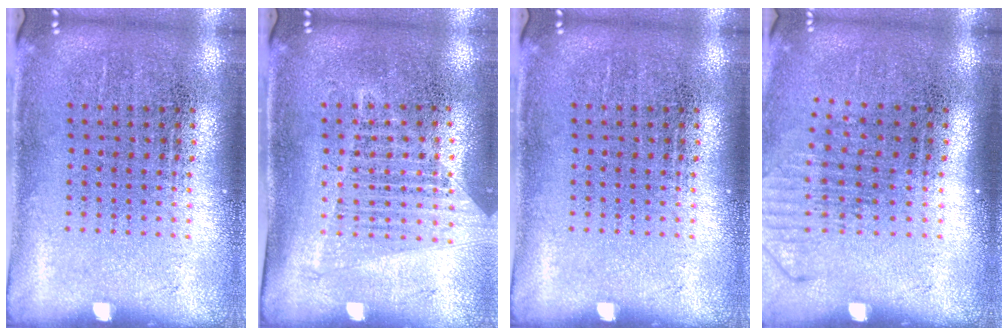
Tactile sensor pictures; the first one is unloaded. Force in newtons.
{"total": 1.3, "press": 1.2, "slide": 0.4}
{"total": 0.0}
{"total": 1.3, "press": 1.0, "slide": 0.8}